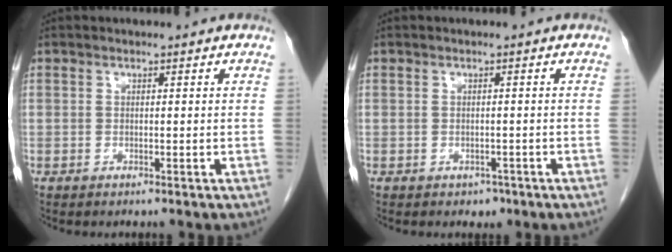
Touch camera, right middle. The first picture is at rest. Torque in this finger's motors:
{"motor_torque": [0.23, -0.02, -0.02, -0.01]}